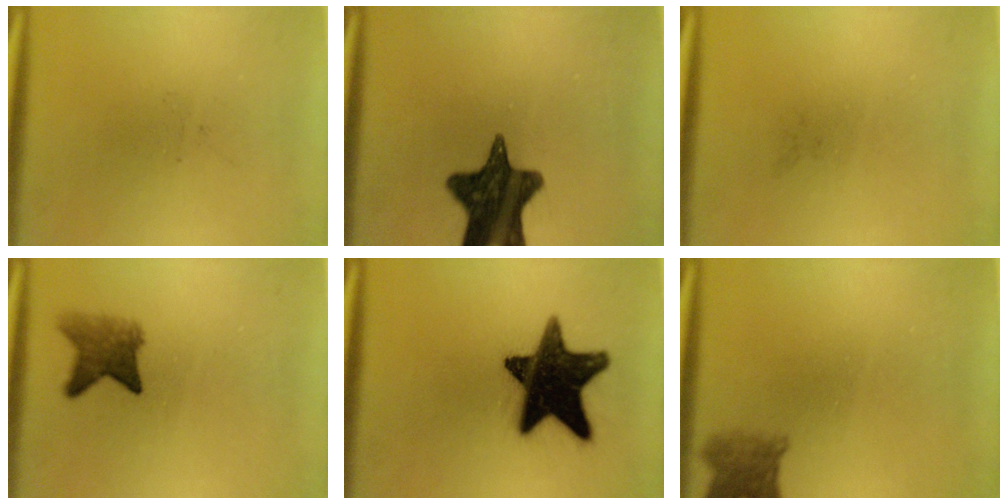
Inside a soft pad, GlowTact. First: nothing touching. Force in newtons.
{"total": 14.2}
{"total": 0.0}
{"total": 4.3}
{"total": 17.6}
{"total": 3.8}